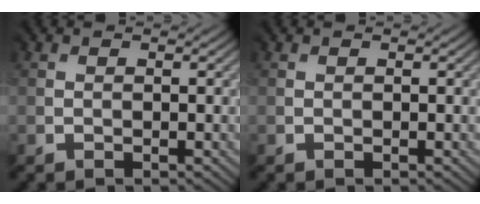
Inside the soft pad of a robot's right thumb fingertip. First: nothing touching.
{"total": 0.0}